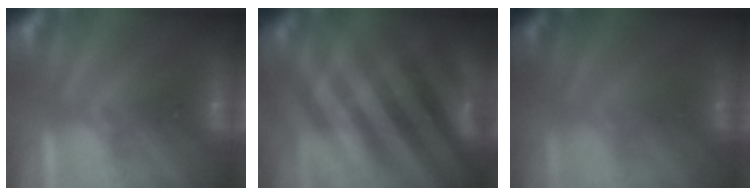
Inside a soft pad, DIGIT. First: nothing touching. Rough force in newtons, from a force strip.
{"total": 2.6}
{"total": 1.7}